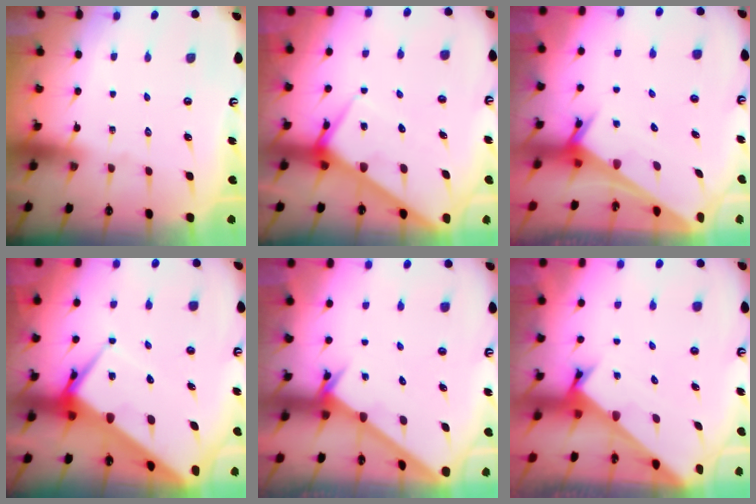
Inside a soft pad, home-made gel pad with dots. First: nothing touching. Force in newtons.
{"total": 6.7, "press": 6.6, "slide": 0.6}
{"total": 3.2, "press": 3.2, "slide": 0.2}
{"total": 9.2, "press": 9.2, "slide": 0.8}
{"total": 2.2, "press": 2.2, "slide": 0.2}
{"total": 2.6, "press": 2.6, "slide": 0.2}